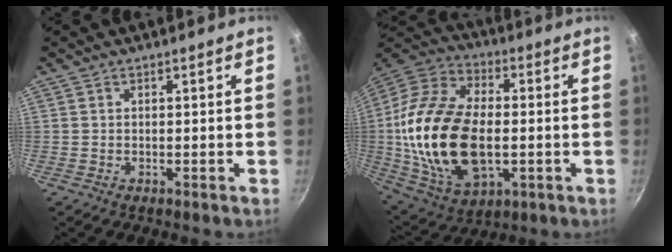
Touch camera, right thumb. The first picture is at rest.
{"total": 25.6, "force": [-1.6, 15.1, 20.6], "torque": [-0.403, 0.015, -0.026]}